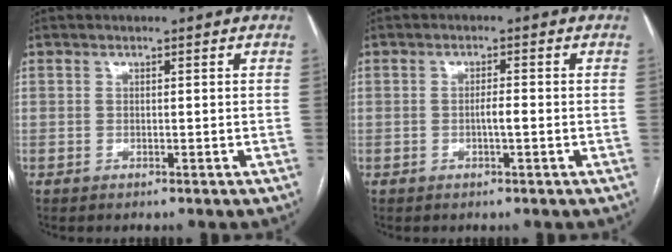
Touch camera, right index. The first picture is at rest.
{"total": 1.9, "force": [-0.5, 0.1, 1.8], "torque": [-0.031, 0.002, -0.009]}